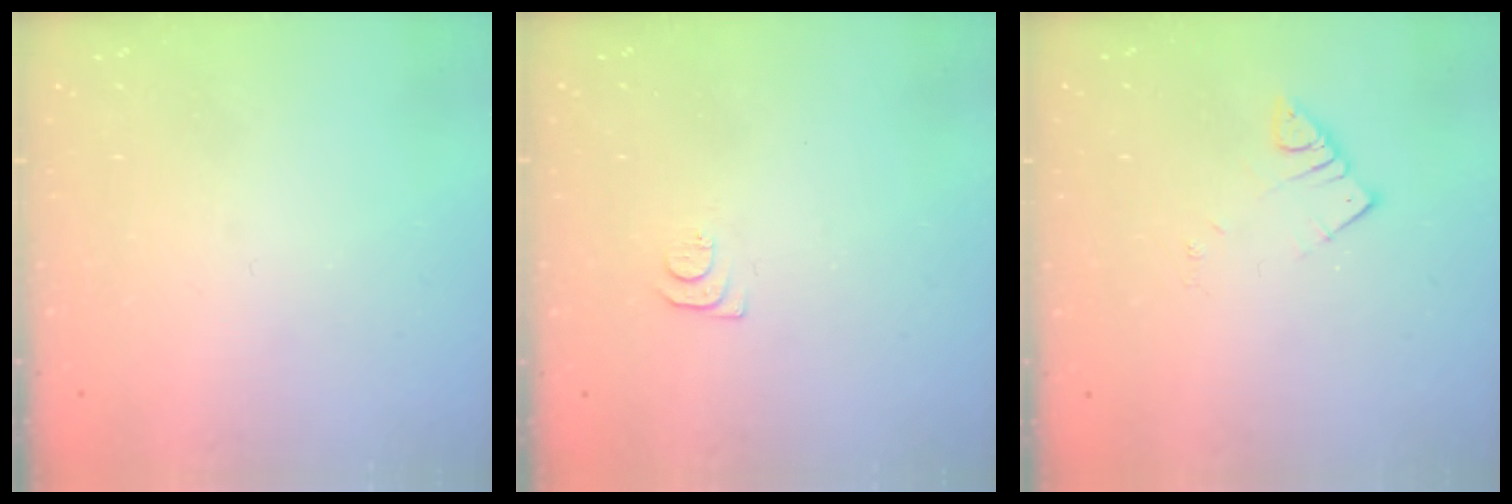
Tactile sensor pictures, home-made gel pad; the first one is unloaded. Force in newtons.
{"total": 4.6, "press": 4.6, "slide": 0.6}
{"total": 2.6, "press": 2.6, "slide": 0.1}